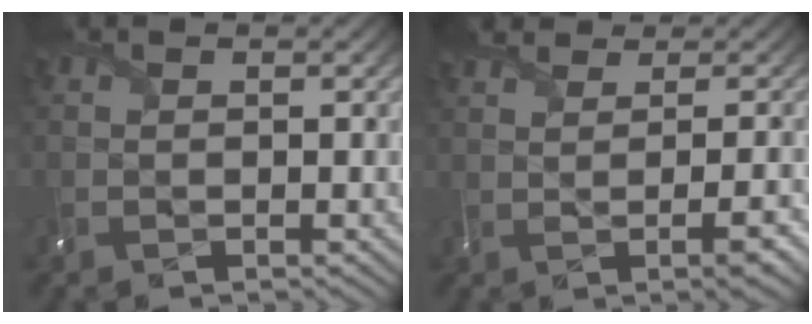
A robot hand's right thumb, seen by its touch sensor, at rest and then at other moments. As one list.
[{"total": 5.6, "force": [2.7, 1.8, 4.6], "torque": [-0.055, 0.032, 0.023]}]